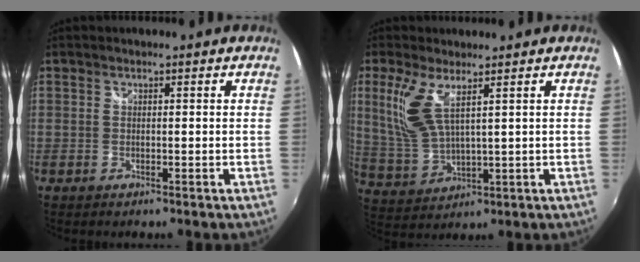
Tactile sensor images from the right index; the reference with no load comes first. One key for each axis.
{"total": 8.6, "fx": 4.1, "fy": 2.8, "fz": 7.1, "tx": -0.159, "ty": -0.005, "tz": 0.094}